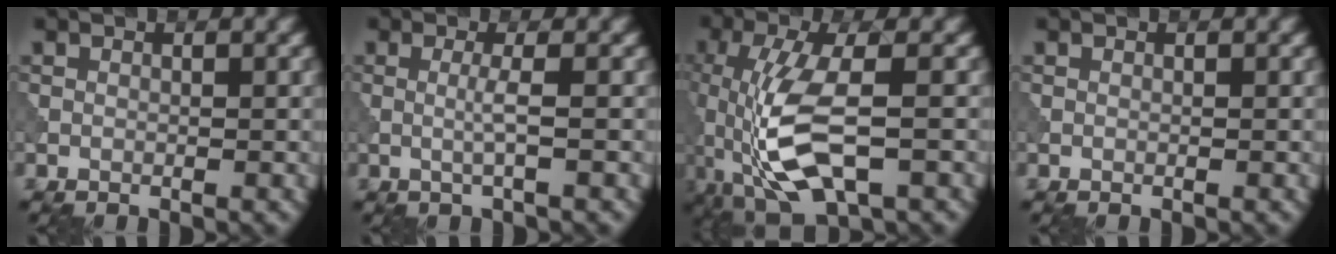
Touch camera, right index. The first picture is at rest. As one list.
[{"total": 1.7, "force": [0.0, 0.1, 1.7], "torque": [-0.034, 0.000, -0.004]}, {"total": 8.4, "force": [-2.2, 3.2, 7.4], "torque": [-0.166, 0.001, -0.046]}, {"total": 0.0}]